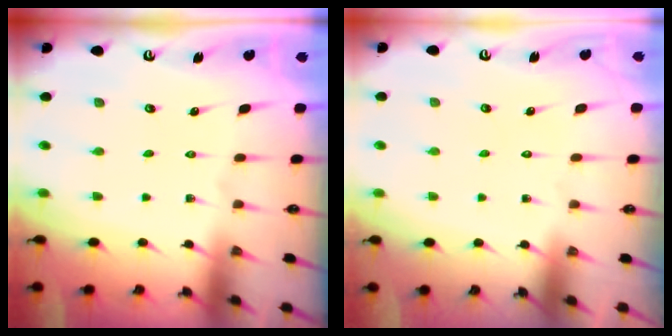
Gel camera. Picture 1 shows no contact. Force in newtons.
{"total": 1.6, "press": 1.6, "slide": 0.1}